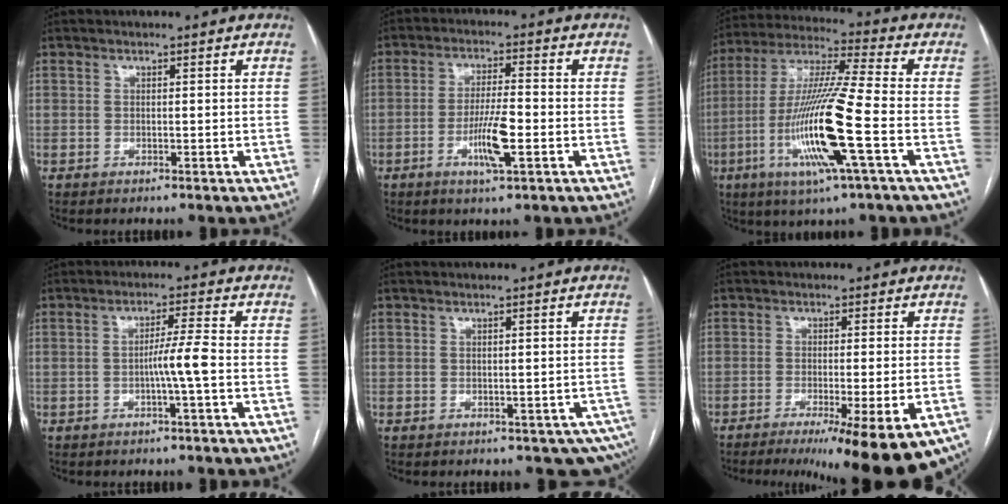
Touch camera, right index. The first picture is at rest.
{"total": 7.0, "force": [-2.3, 0.6, 6.6], "torque": [-0.125, -0.006, -0.042]}
{"total": 17.3, "force": [-5.1, -0.2, 16.6], "torque": [-0.337, -0.016, -0.103]}
{"total": 4.3, "force": [-1.2, -0.8, 4.1], "torque": [-0.068, 0.003, -0.020]}
{"total": 5.5, "force": [-3.5, 3.4, 2.4], "torque": [-0.009, 0.009, -0.040]}
{"total": 15.6, "force": [-11.0, 1.2, 11.1], "torque": [-0.100, -0.028, -0.148]}